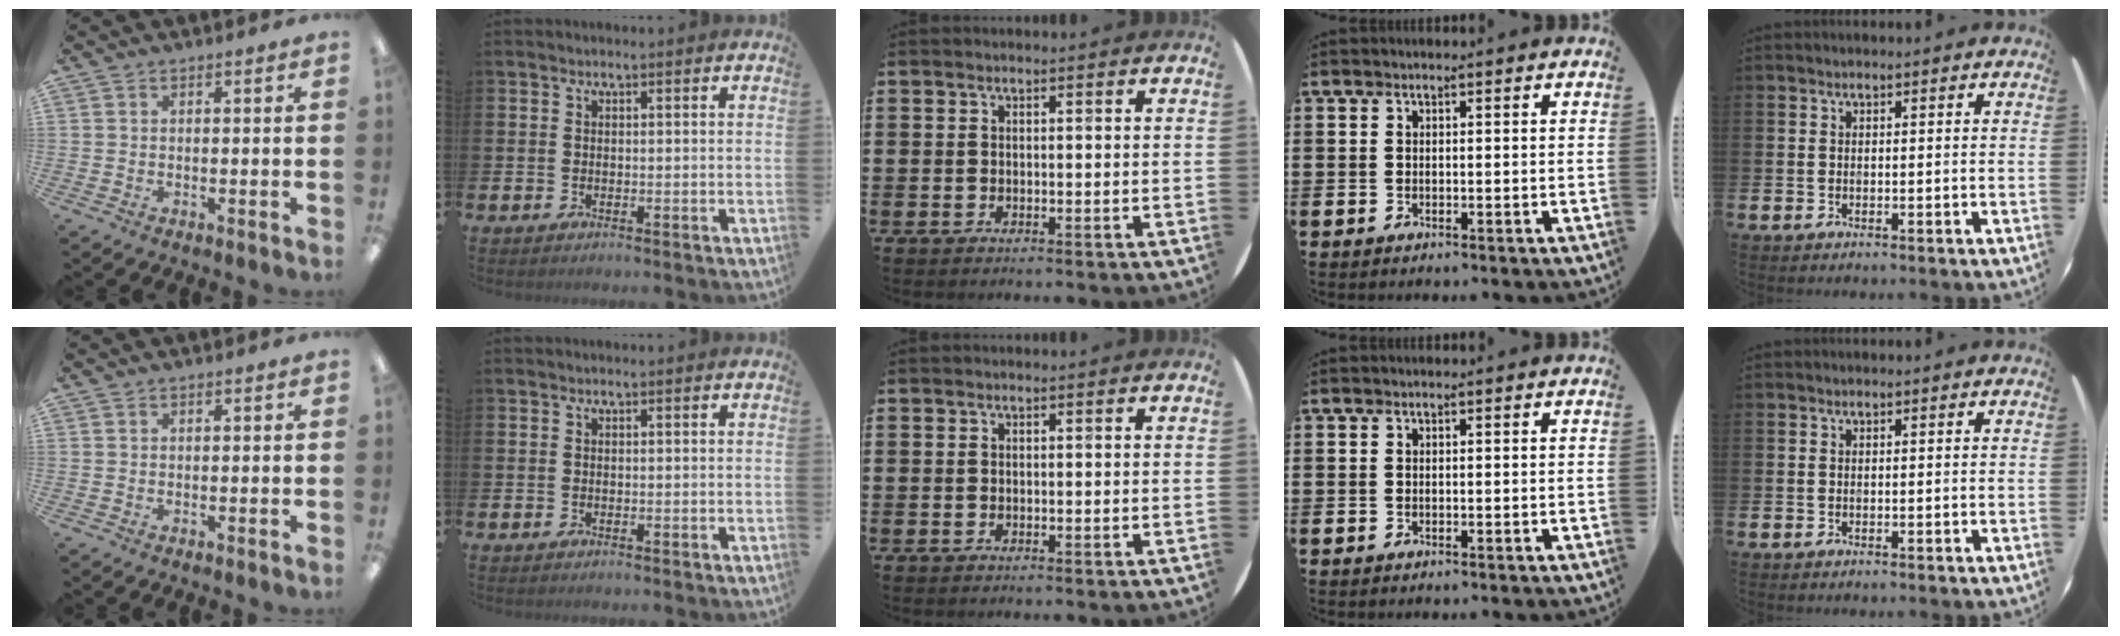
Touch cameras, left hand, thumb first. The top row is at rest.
{}